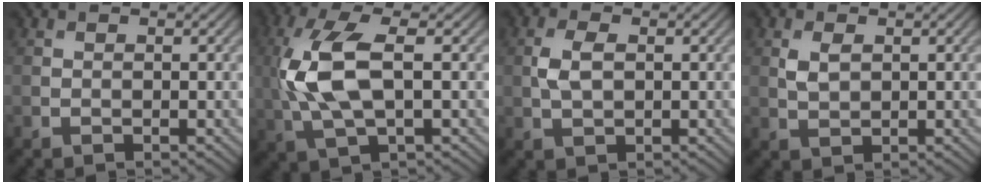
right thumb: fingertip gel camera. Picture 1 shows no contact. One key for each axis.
{"total": 9.5, "fx": 0.5, "fy": 3.8, "fz": 8.7, "tx": -0.210, "ty": 0.008, "tz": 0.007}
{"total": 3.4, "fx": 0.3, "fy": 1.9, "fz": 2.8, "tx": -0.073, "ty": 0.001, "tz": 0.005}
{"total": 2.5, "fx": 0.7, "fy": 1.5, "fz": 1.9, "tx": -0.048, "ty": -0.003, "tz": 0.016}